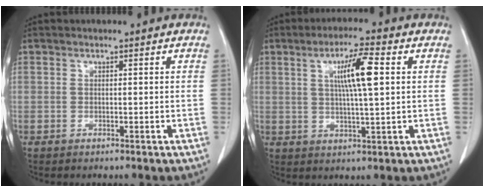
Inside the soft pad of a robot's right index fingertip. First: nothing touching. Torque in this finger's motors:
{"motor_torque": [0.71, 0.38, 0.25, 0.11]}